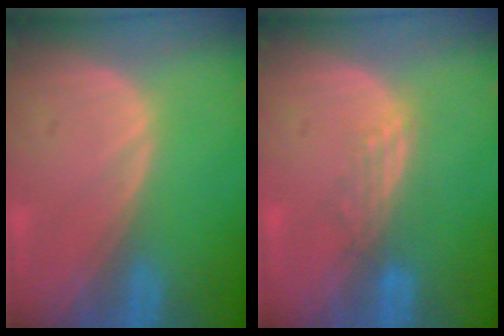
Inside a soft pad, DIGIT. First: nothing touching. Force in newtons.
{"total": 2.9, "press": 2.4, "slide": 1.6}